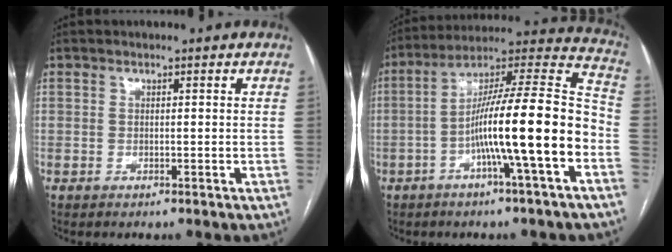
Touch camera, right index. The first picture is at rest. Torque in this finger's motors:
{"motor_torque": [2.14, 0.00, 1.05, 0.21]}